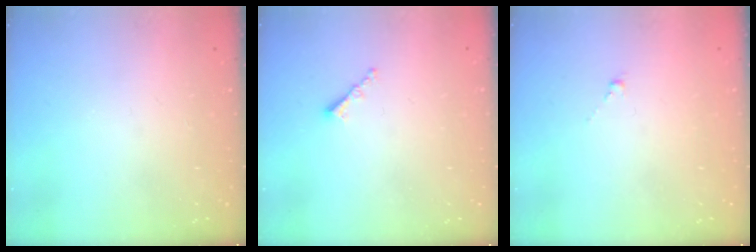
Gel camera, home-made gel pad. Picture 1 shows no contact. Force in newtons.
{"total": 1.2, "press": 1.1, "slide": 0.5}
{"total": 0.5, "press": 0.3, "slide": 0.4}